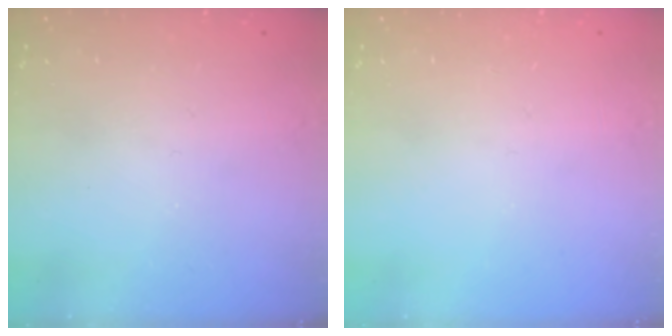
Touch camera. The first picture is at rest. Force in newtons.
{"total": 0.0}